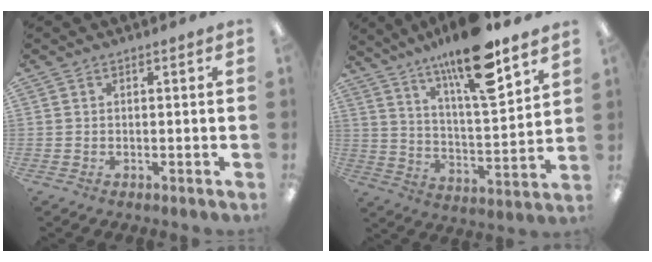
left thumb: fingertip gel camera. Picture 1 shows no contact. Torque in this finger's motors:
{"motor_torque": [1.41, 0.83, 1.75, -1.02, 0.19]}